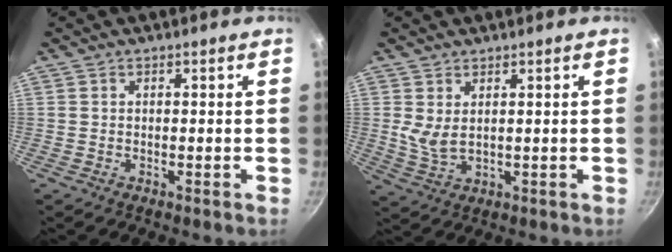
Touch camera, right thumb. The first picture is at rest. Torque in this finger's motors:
{"motor_torque": [0.39, 0.35, 0.67, -0.13, 0.07]}